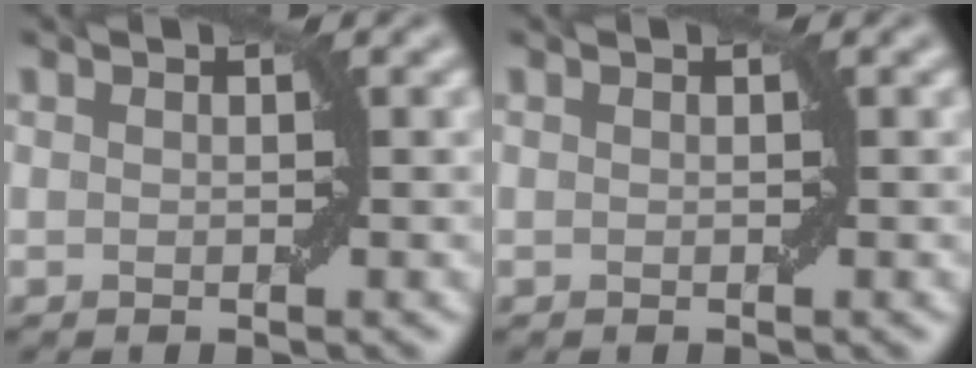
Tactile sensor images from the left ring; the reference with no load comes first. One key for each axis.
{"total": 0.0}